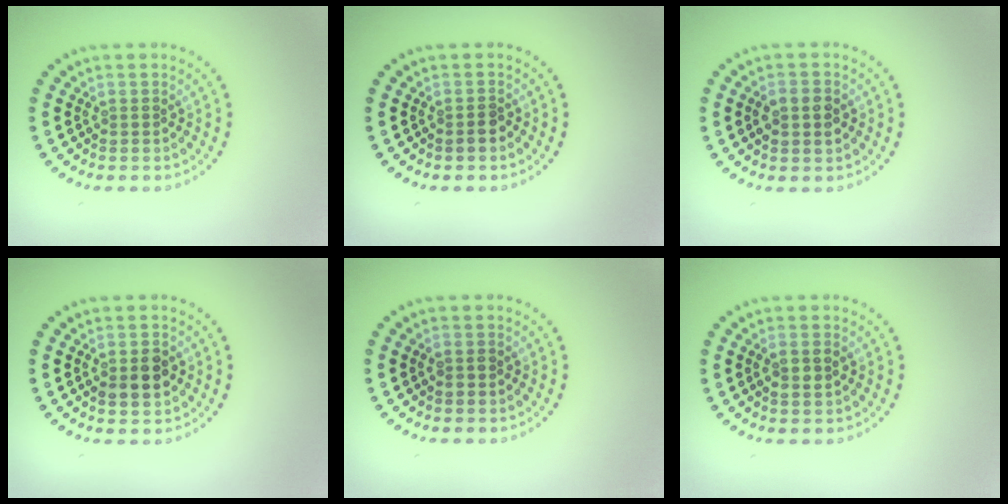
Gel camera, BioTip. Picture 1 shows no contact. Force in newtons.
{"total": 1.3, "press": 1.1, "slide": 0.6}
{"total": 3.1, "press": 3.1, "slide": 0.1}
{"total": 2.7, "press": 2.7, "slide": 0.2}
{"total": 0.9, "press": 0.9, "slide": 0.1}
{"total": 1.7, "press": 1.7, "slide": 0.4}